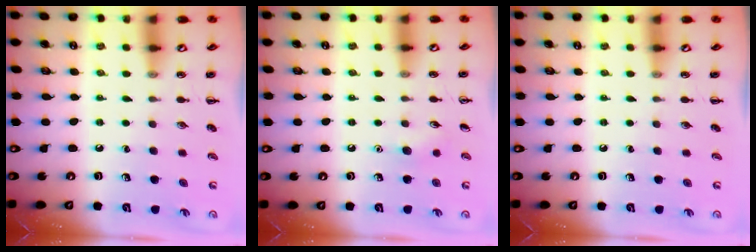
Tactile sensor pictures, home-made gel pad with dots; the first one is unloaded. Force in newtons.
{"total": 5.8, "press": 5.6, "slide": 1.7}
{"total": 0.0}